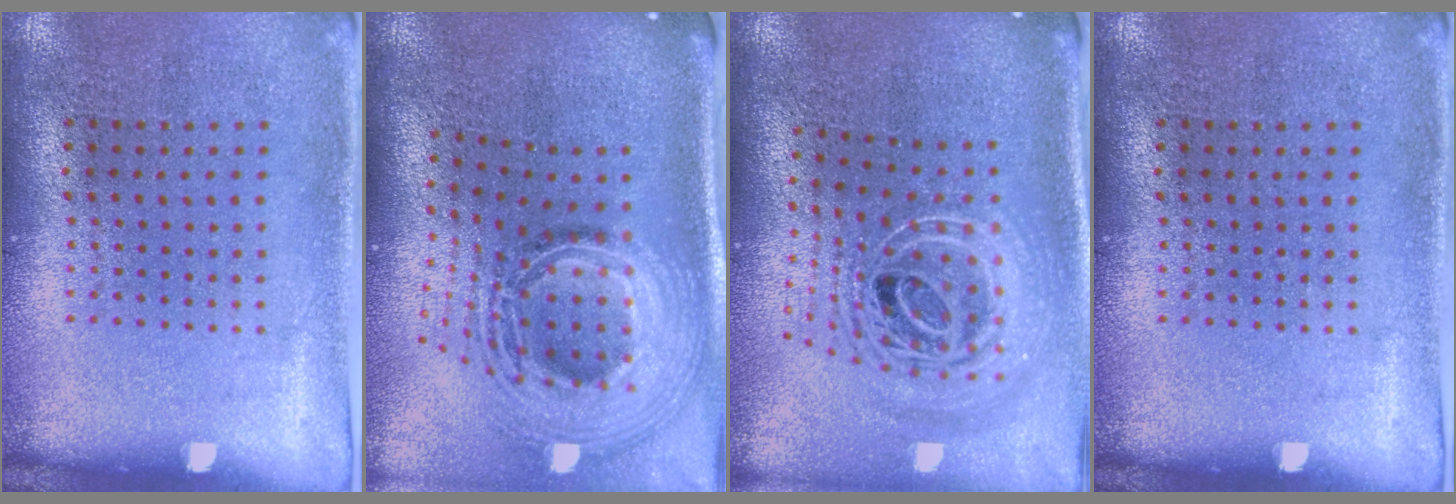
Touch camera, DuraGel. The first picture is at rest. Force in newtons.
{"total": 3.0, "press": 2.1, "slide": 2.1}
{"total": 2.8, "press": 2.0, "slide": 1.9}
{"total": 0.0}